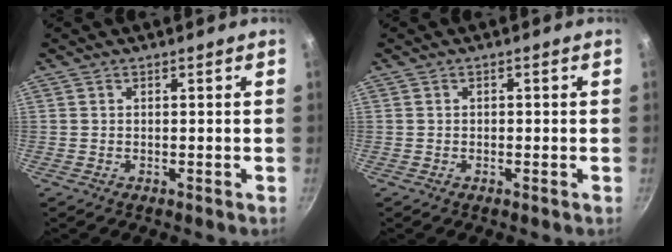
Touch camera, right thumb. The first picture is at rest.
{"total": 0.6, "force": [-0.1, 0.5, 0.3], "torque": [-0.001, 0.003, -0.003]}